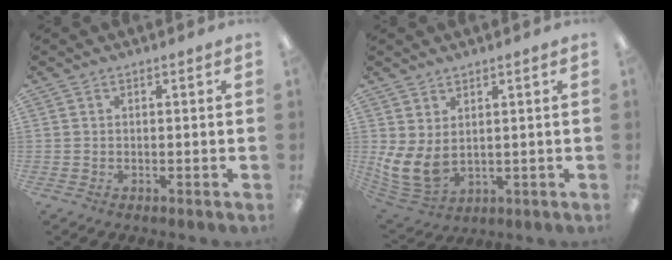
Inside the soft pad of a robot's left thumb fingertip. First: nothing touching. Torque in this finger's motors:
{"motor_torque": [0.86, 1.54, 0.72, -0.73, 0.09]}